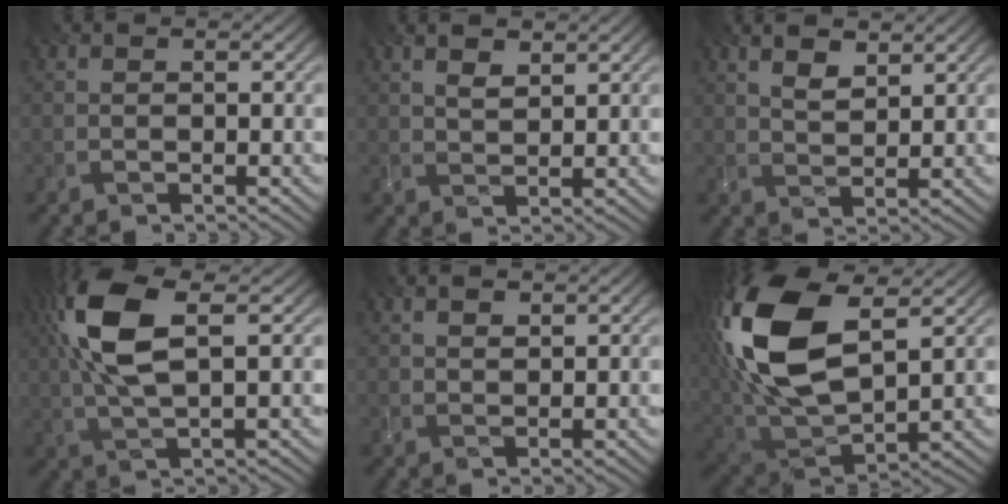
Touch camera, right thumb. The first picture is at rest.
{"total": 2.9, "force": [1.9, 1.1, 2.0], "torque": [-0.038, -0.004, 0.043]}
{"total": 3.8, "force": [2.5, 1.5, 2.6], "torque": [-0.058, -0.002, 0.052]}
{"total": 10.8, "force": [3.1, 4.0, 9.5], "torque": [-0.226, 0.012, 0.060]}
{"total": 1.7, "force": [1.1, 0.7, 1.1], "torque": [-0.023, -0.001, 0.024]}
{"total": 18.3, "force": [5.6, 9.9, 14.4], "torque": [-0.353, 0.017, 0.106]}